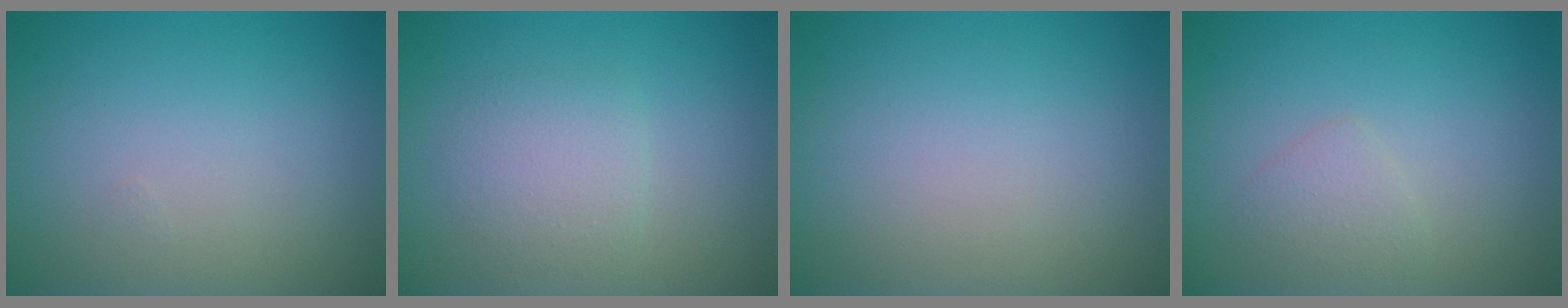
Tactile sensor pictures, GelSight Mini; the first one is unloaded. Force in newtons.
{"total": 2.3, "press": 2.3, "slide": 0.1}
{"total": 0.0}
{"total": 1.4, "press": 1.4, "slide": 0.1}